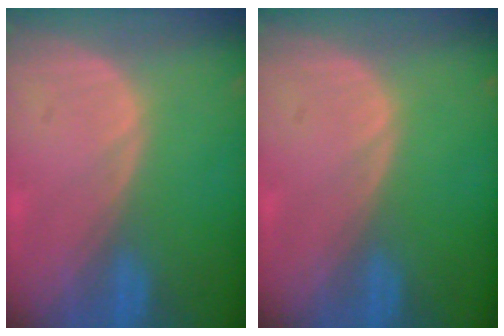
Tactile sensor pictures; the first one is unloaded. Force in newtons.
{"total": 0.0}